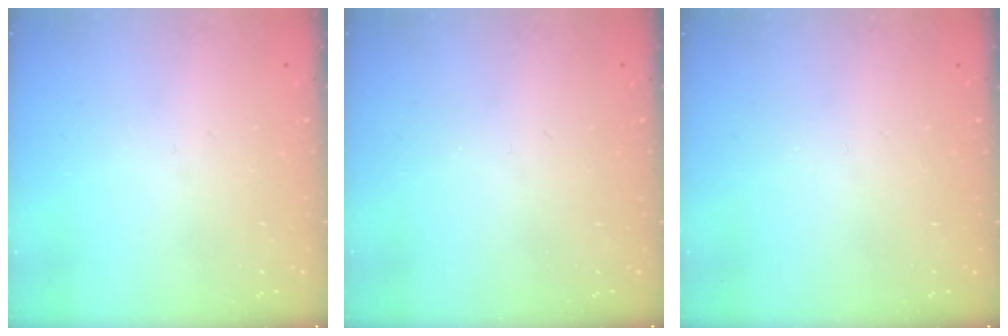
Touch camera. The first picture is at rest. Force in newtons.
{"total": 0.0}
{"total": 0.0}